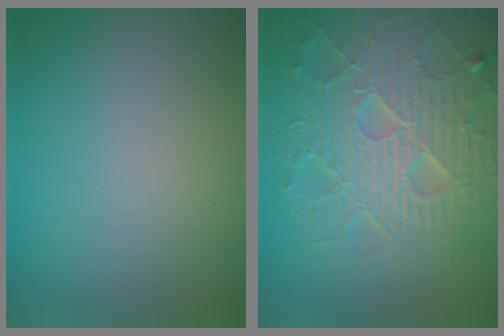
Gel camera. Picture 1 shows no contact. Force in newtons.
{"total": 10.2, "press": 6.6, "slide": 7.8}